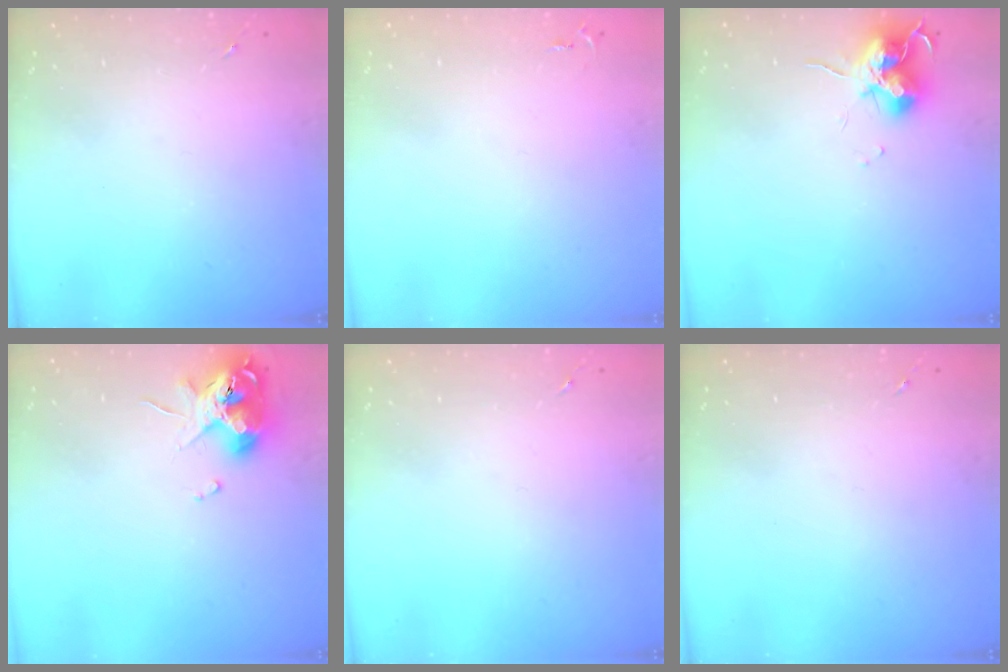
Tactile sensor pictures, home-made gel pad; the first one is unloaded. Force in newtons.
{"total": 2.6, "press": 2.6, "slide": 0.4}
{"total": 12.2, "press": 12.1, "slide": 1.3}
{"total": 11.4, "press": 11.3, "slide": 1.8}
{"total": 0.0}
{"total": 0.0}